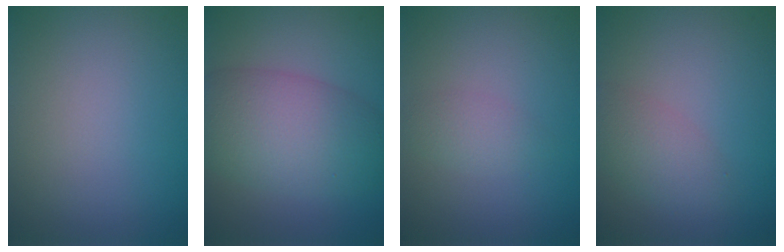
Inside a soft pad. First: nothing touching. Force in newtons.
{"total": 7.7, "press": 7.7, "slide": 0.2}
{"total": 1.5, "press": 1.5, "slide": 0.0}
{"total": 2.6, "press": 2.6, "slide": 0.1}